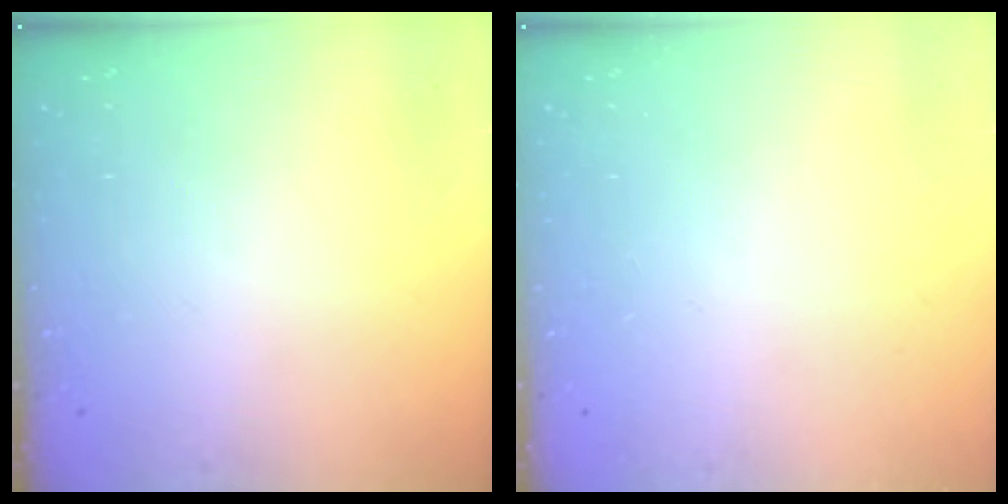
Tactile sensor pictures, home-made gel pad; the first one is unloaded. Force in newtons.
{"total": 0.0}